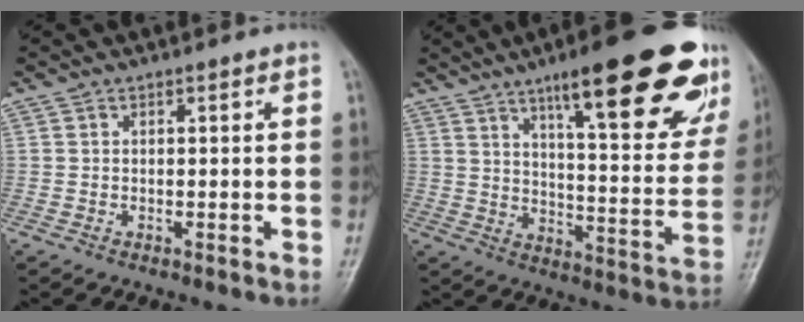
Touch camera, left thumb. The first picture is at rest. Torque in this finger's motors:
{"motor_torque": [2.73, 1.73, 1.64, -1.13, 0.31]}